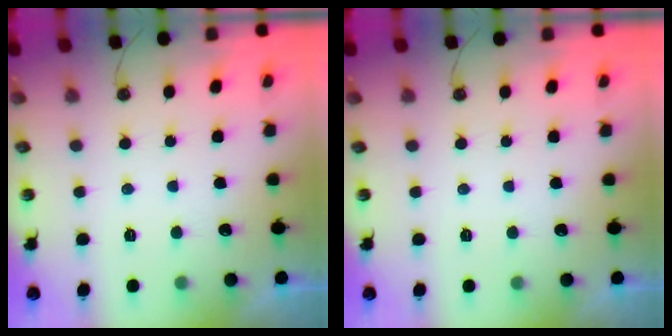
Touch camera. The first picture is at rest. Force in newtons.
{"total": 0.0}